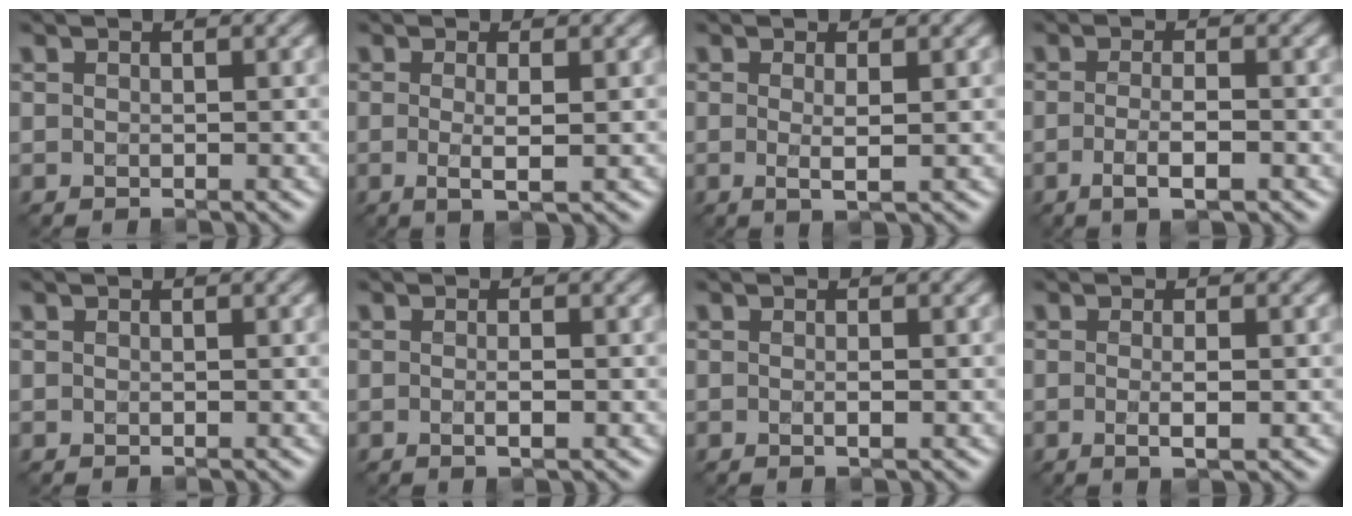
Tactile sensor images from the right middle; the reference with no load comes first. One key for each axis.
{"total": 2.7, "fx": -0.2, "fy": 0.5, "fz": 2.6, "tx": -0.047, "ty": -0.007, "tz": -0.003}
{"total": 2.0, "fx": 0.0, "fy": 0.3, "fz": 2.0, "tx": -0.037, "ty": -0.005, "tz": -0.002}
{"total": 3.1, "fx": -1.1, "fy": 0.8, "fz": 2.8, "tx": -0.051, "ty": -0.003, "tz": -0.019}
{"total": 0.0}
{"total": 1.6, "fx": -0.3, "fy": 0.4, "fz": 1.5, "tx": -0.019, "ty": -0.006, "tz": -0.005}
{"total": 1.0, "fx": -0.1, "fy": 0.2, "fz": 1.0, "tx": -0.015, "ty": -0.002, "tz": -0.003}
{"total": 2.3, "fx": -0.3, "fy": 0.5, "fz": 2.2, "tx": -0.036, "ty": -0.006, "tz": -0.005}